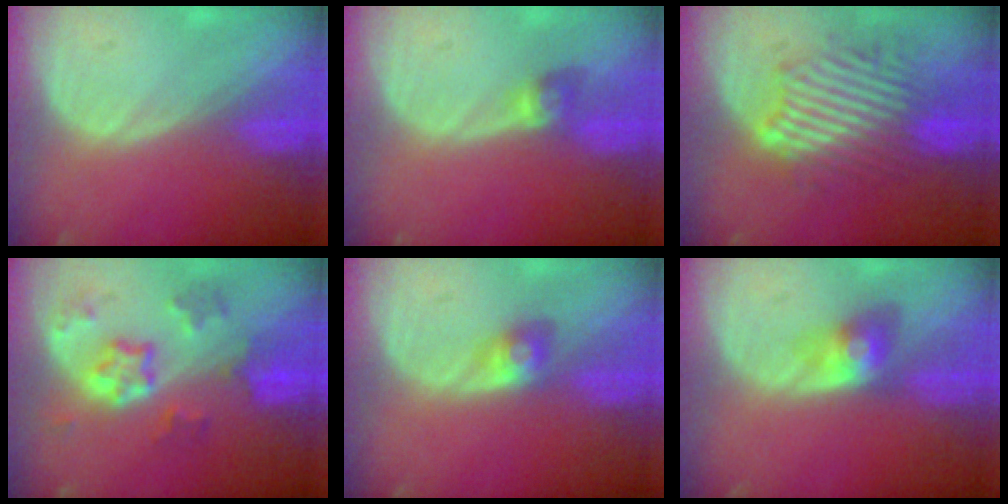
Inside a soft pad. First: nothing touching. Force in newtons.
{"total": 2.7, "press": 2.5, "slide": 0.9}
{"total": 9.5, "press": 9.4, "slide": 1.5}
{"total": 7.3, "press": 6.4, "slide": 3.4}
{"total": 2.9, "press": 2.7, "slide": 1.0}
{"total": 3.9, "press": 3.9, "slide": 0.3}